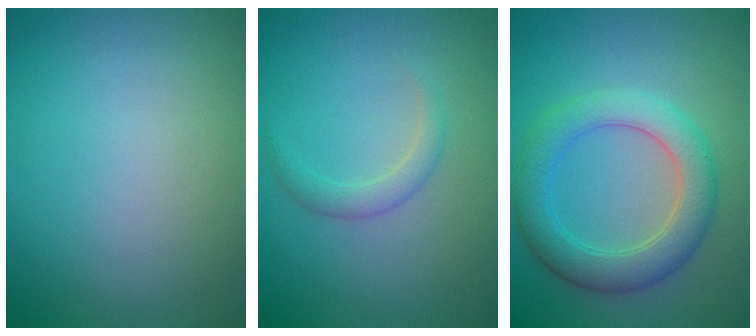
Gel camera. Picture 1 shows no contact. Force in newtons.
{"total": 1.4, "press": 1.4, "slide": 0.1}
{"total": 4.9, "press": 4.9, "slide": 0.4}